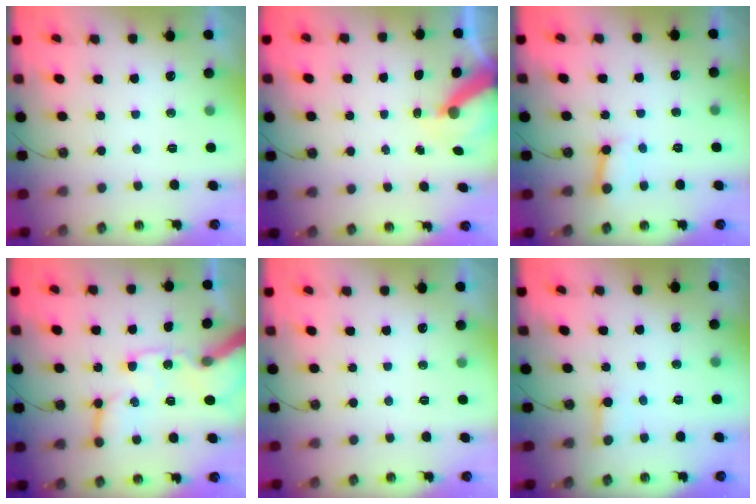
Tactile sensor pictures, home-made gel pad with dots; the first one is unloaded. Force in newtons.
{"total": 7.5, "press": 7.5, "slide": 0.7}
{"total": 3.6, "press": 3.6, "slide": 0.2}
{"total": 16.2, "press": 16.0, "slide": 2.4}
{"total": 0.0}
{"total": 2.8, "press": 2.8, "slide": 0.3}